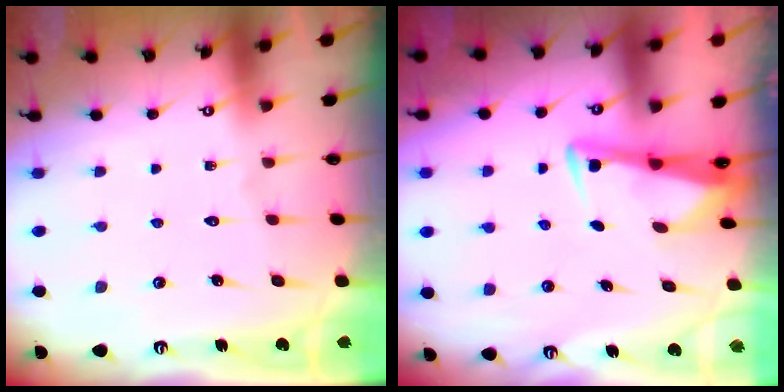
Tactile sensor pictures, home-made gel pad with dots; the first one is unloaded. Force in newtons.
{"total": 3.4, "press": 3.4, "slide": 0.4}